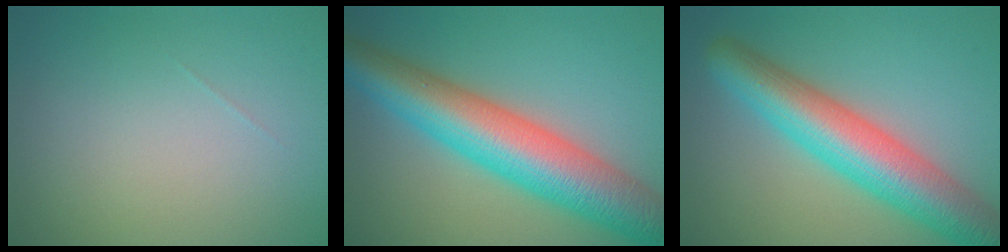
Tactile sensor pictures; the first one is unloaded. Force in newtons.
{"total": 10.8, "press": 10.8, "slide": 0.3}
{"total": 8.9, "press": 8.9, "slide": 0.4}